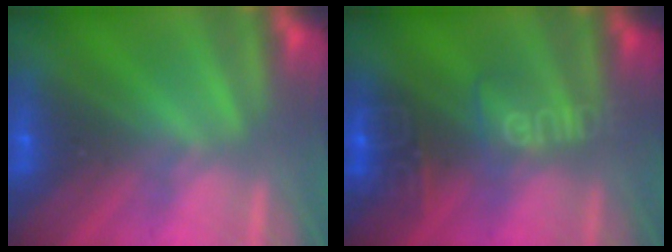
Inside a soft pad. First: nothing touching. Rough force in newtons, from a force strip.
{"total": 2.7}